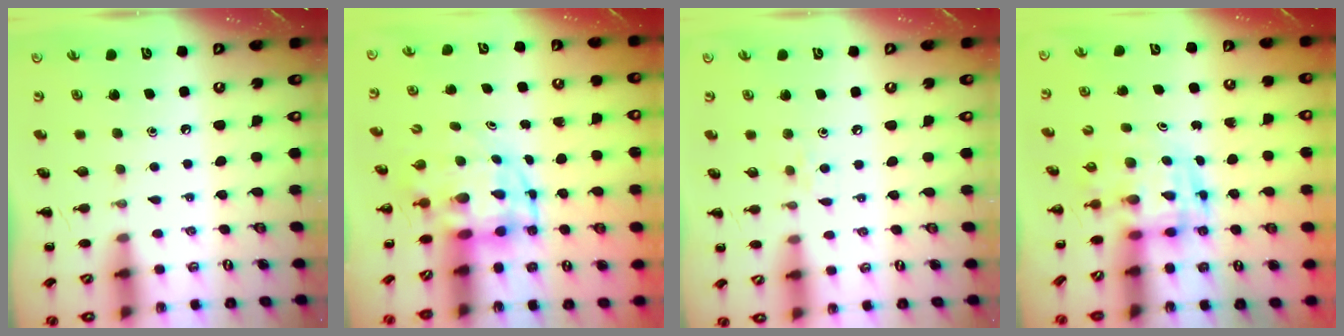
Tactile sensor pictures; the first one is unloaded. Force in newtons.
{"total": 3.6, "press": 3.5, "slide": 1.0}
{"total": 4.5, "press": 4.1, "slide": 1.8}
{"total": 3.5, "press": 3.4, "slide": 0.6}